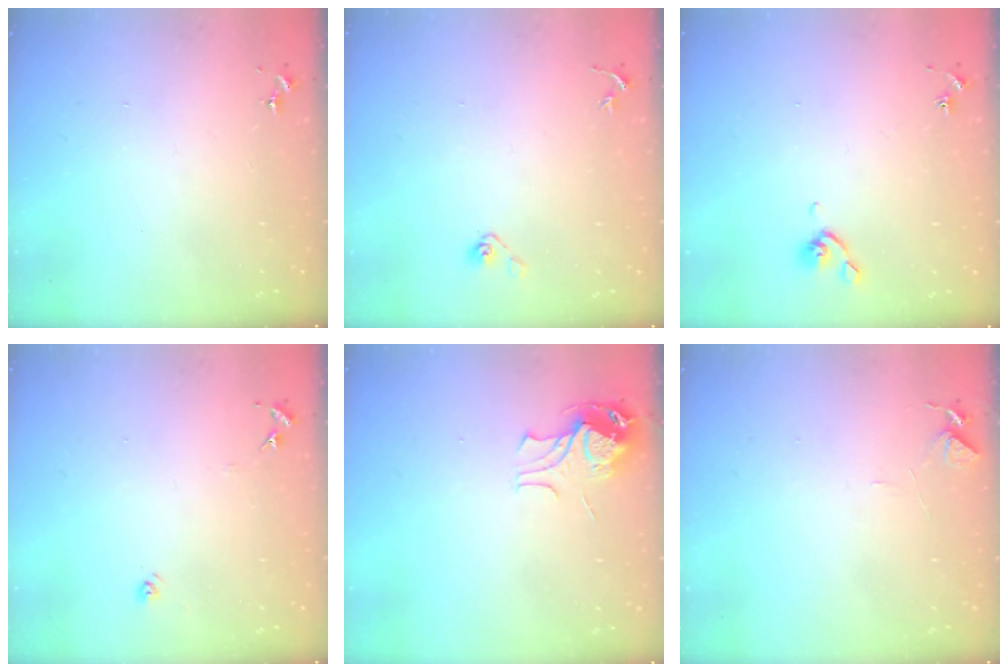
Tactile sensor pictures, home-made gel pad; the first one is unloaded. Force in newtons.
{"total": 4.0, "press": 3.6, "slide": 1.8}
{"total": 4.8, "press": 4.6, "slide": 1.0}
{"total": 5.9, "press": 5.9, "slide": 0.5}
{"total": 9.5, "press": 9.5, "slide": 1.1}
{"total": 6.0, "press": 5.9, "slide": 0.6}